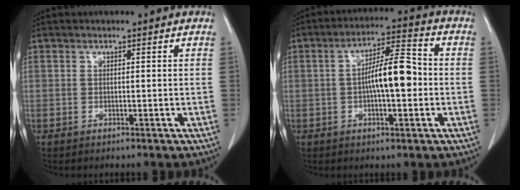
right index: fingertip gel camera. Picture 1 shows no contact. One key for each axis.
{"total": 9.1, "fx": -0.7, "fy": 2.2, "fz": 8.8, "tx": -0.158, "ty": 0.019, "tz": -0.015}